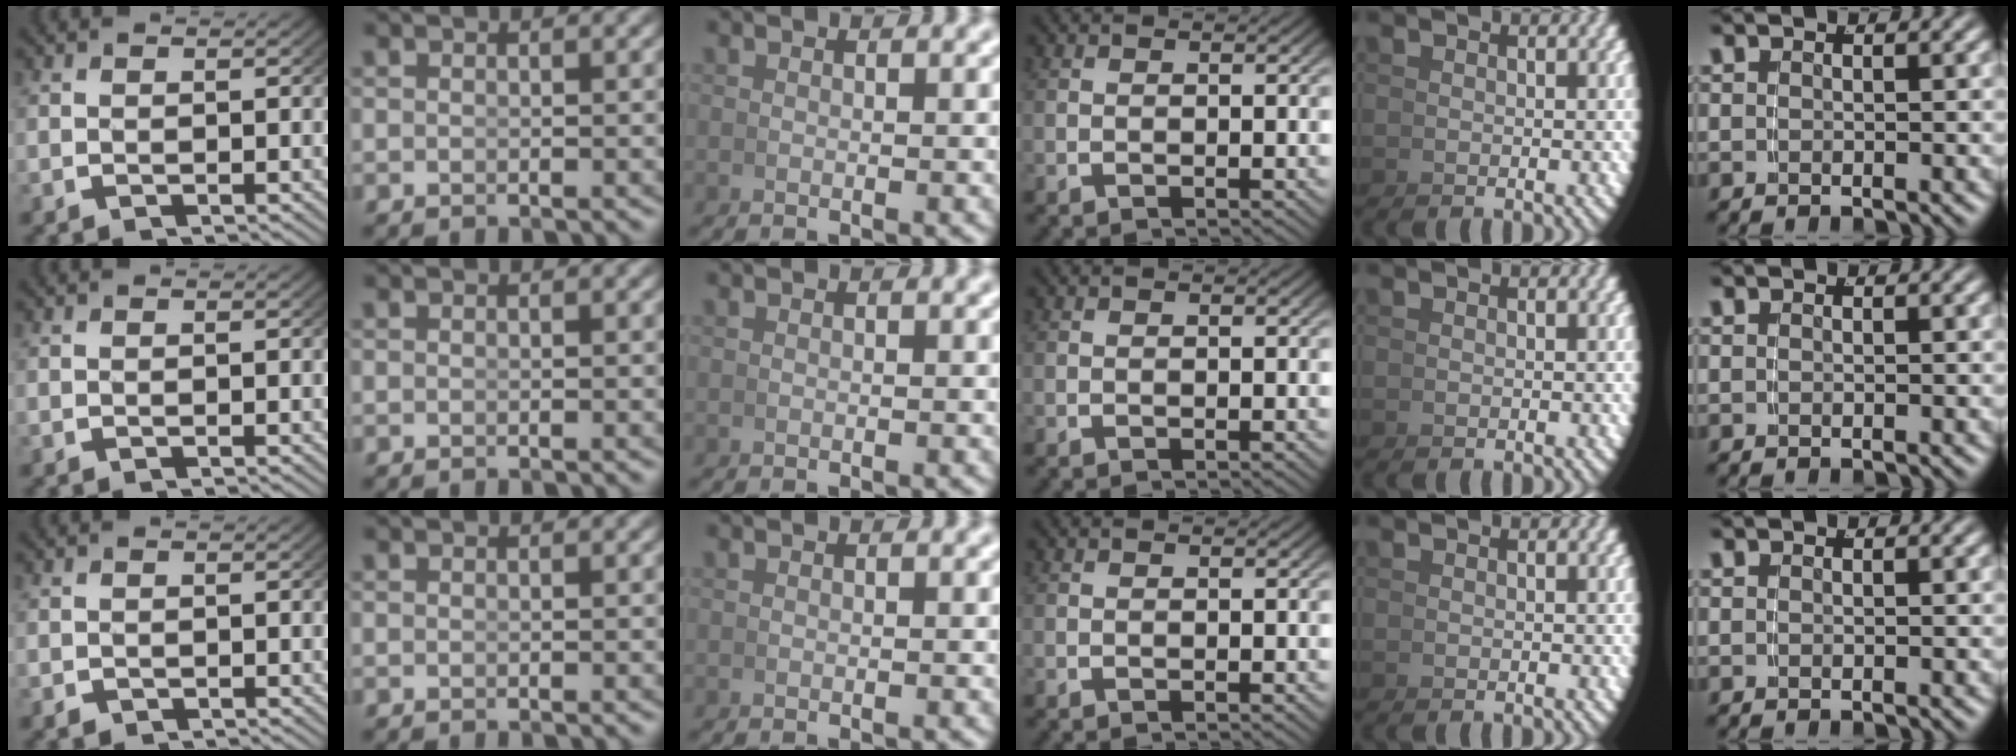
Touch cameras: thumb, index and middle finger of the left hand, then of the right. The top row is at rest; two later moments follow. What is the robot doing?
{"motion": "grasp_and_lifting", "object": "photo album"}